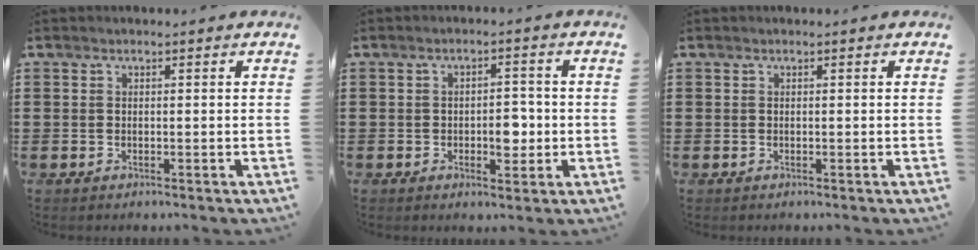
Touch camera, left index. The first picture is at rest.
{"total": 4.2, "force": [-0.9, 2.3, 3.4], "torque": [-0.047, 0.000, -0.021]}
{"total": 0.0}